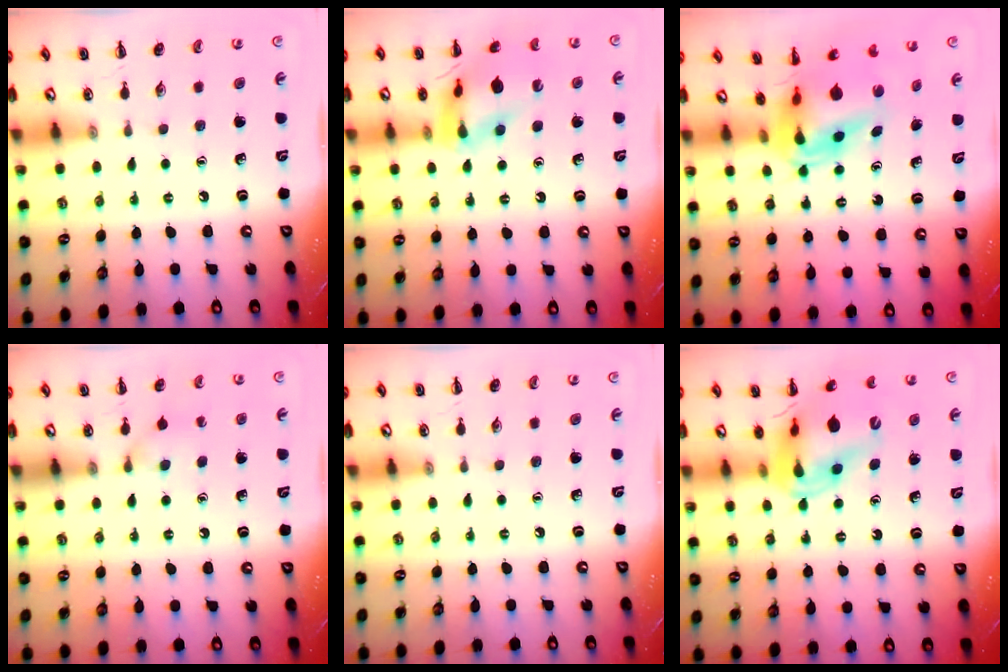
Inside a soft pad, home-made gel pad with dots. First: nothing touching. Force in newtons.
{"total": 14.2, "press": 14.0, "slide": 1.8}
{"total": 7.6, "press": 7.2, "slide": 2.4}
{"total": 5.4, "press": 5.0, "slide": 2.0}
{"total": 0.0}
{"total": 14.4, "press": 13.9, "slide": 4.1}